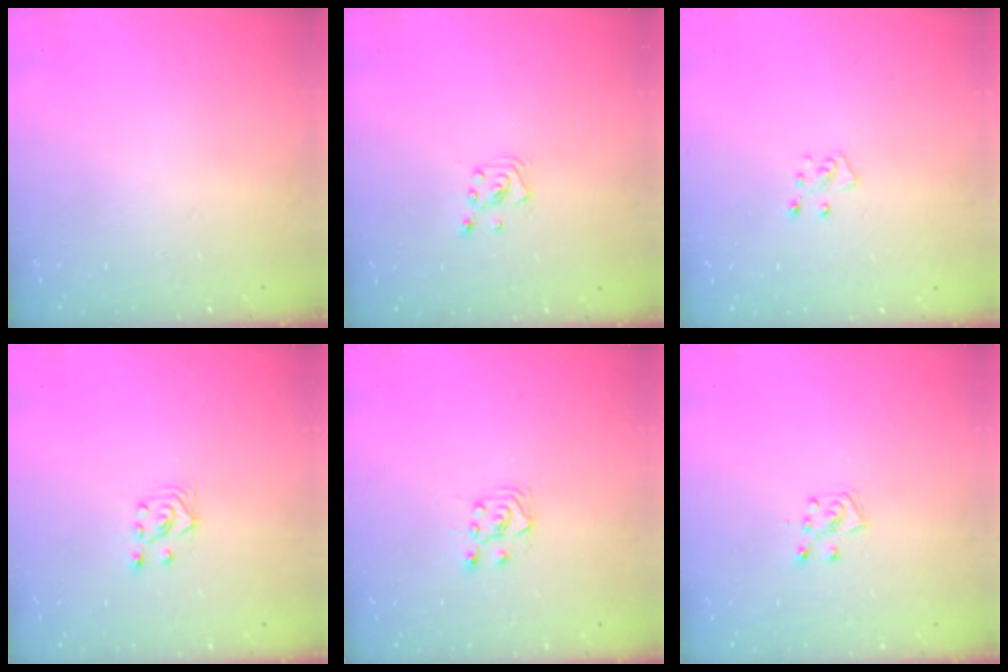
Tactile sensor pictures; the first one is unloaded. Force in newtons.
{"total": 2.3, "press": 2.3, "slide": 0.2}
{"total": 4.7, "press": 4.7, "slide": 0.5}
{"total": 2.6, "press": 2.5, "slide": 1.0}
{"total": 6.3, "press": 6.3, "slide": 0.7}
{"total": 6.3, "press": 6.3, "slide": 0.3}